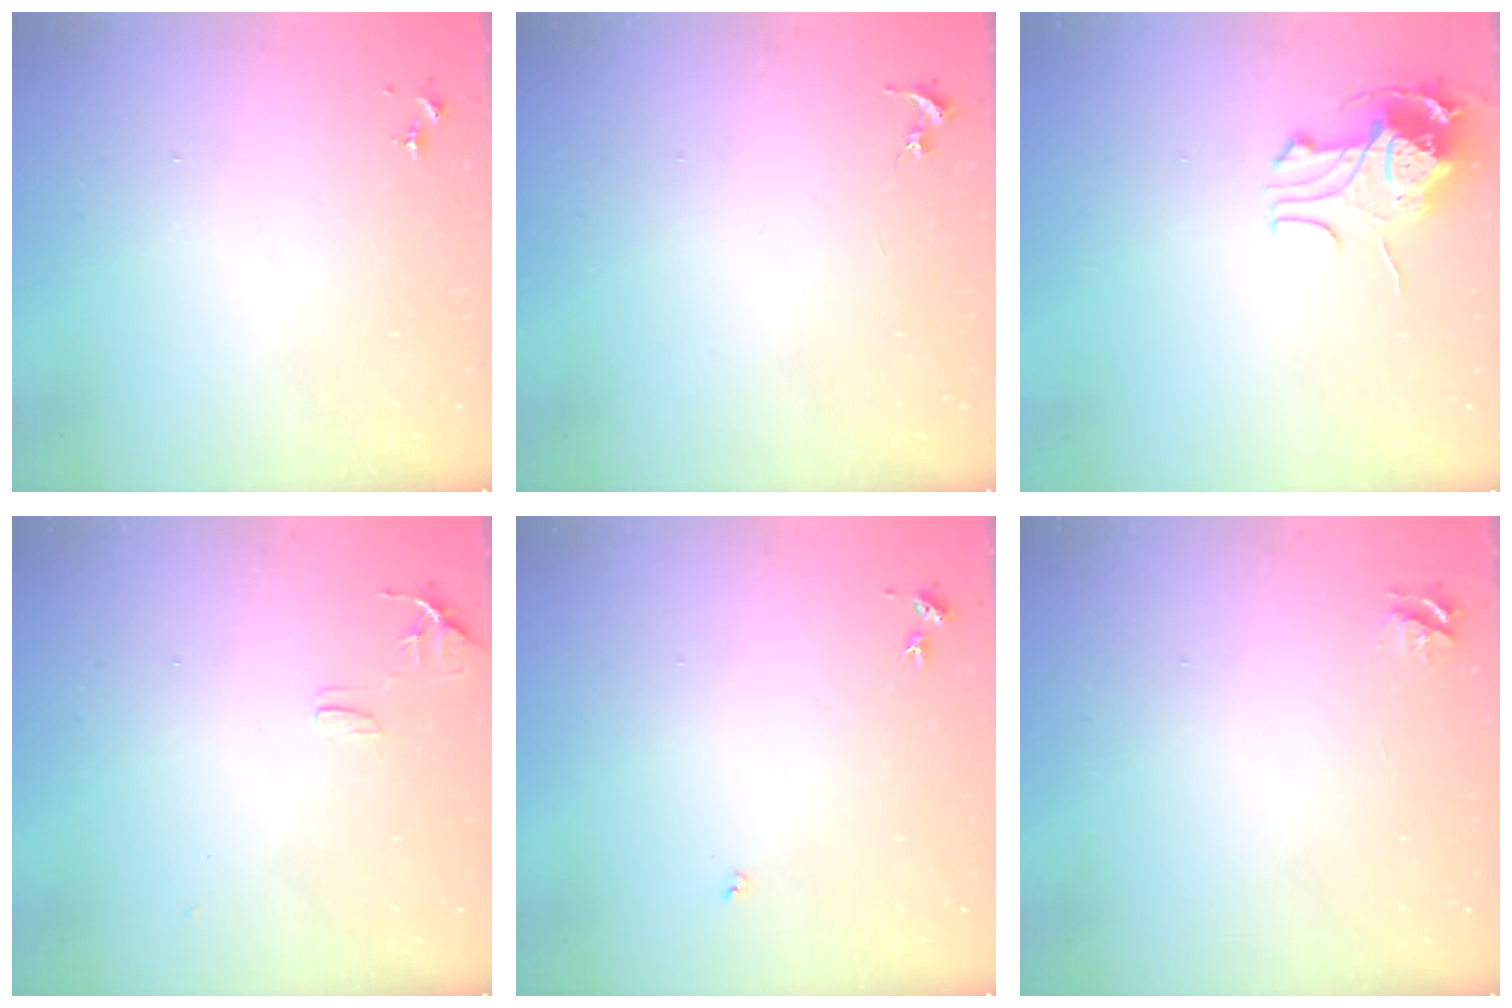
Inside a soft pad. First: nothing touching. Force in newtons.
{"total": 0.0}
{"total": 10.6, "press": 10.6, "slide": 0.9}
{"total": 7.7, "press": 7.7, "slide": 0.7}
{"total": 3.0, "press": 3.0, "slide": 0.4}
{"total": 4.2, "press": 4.1, "slide": 0.5}